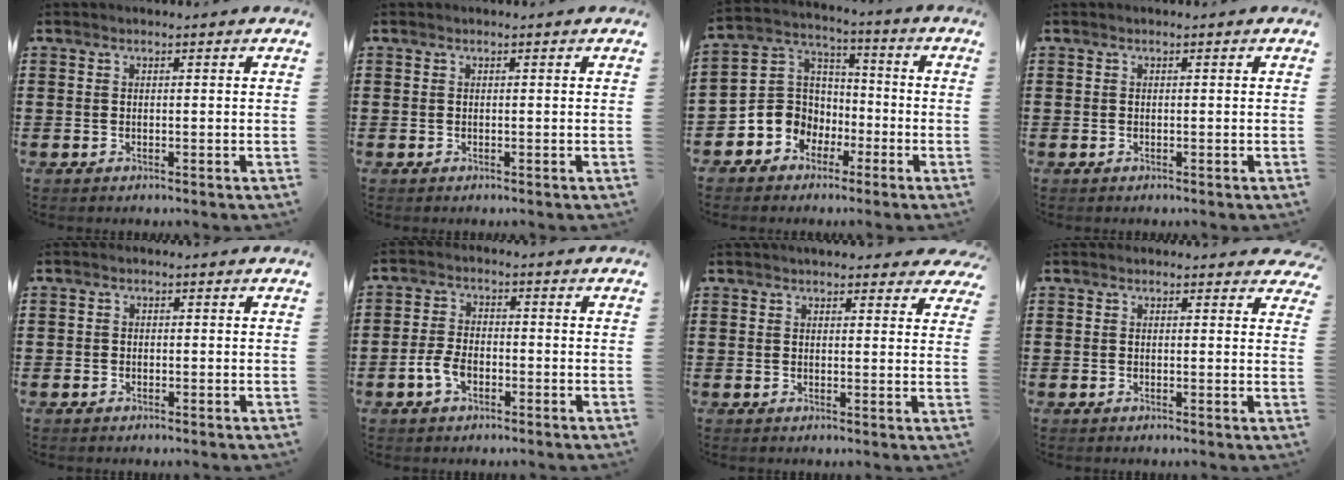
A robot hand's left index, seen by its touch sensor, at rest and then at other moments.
{"total": 0.0}
{"total": 7.1, "force": [-2.7, 6.5, 0.6], "torque": [-0.058, 0.001, -0.057]}
{"total": 0.0}
{"total": 0.8, "force": [-0.5, 0.6, 0.1], "torque": [-0.003, 0.002, -0.011]}
{"total": 4.5, "force": [-1.9, 2.5, 3.2], "torque": [-0.075, 0.001, -0.038]}
{"total": 2.8, "force": [2.6, 0.7, 0.8], "torque": [-0.015, -0.005, 0.048]}
{"total": 1.2, "force": [0.9, 0.6, 0.3], "torque": [-0.002, 0.002, 0.016]}